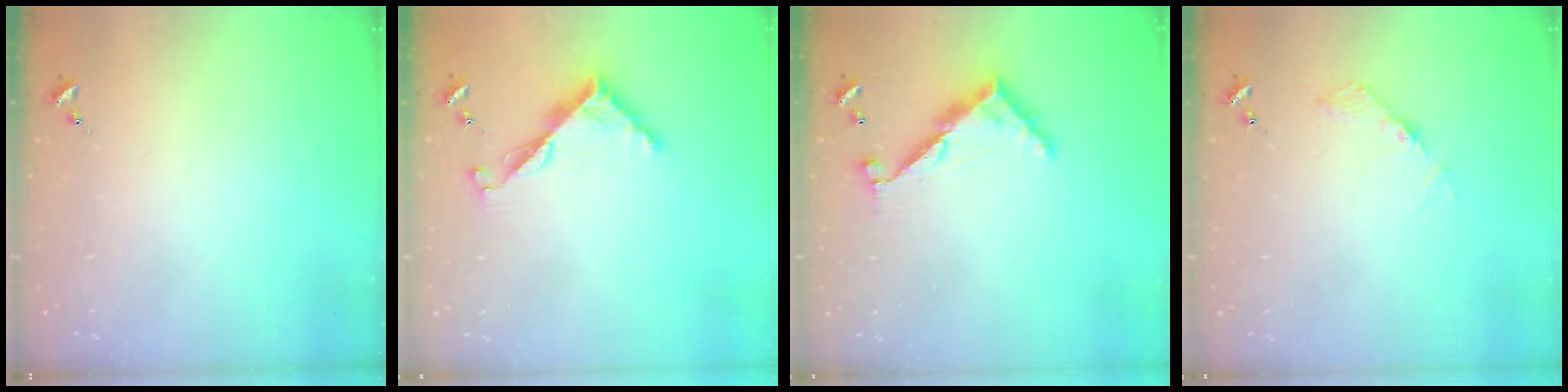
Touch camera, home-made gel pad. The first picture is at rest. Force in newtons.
{"total": 7.2, "press": 7.2, "slide": 0.3}
{"total": 9.0, "press": 9.0, "slide": 0.7}
{"total": 3.6, "press": 3.6, "slide": 0.5}